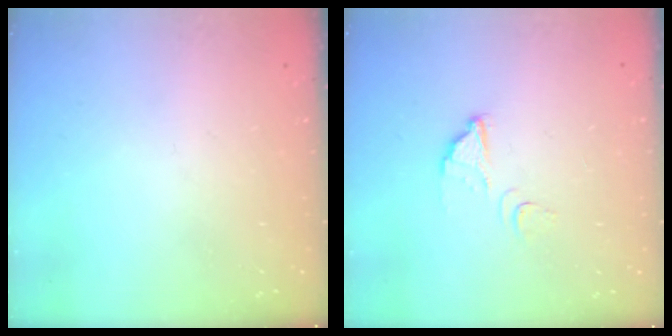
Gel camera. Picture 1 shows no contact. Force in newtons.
{"total": 3.9, "press": 3.9, "slide": 0.3}